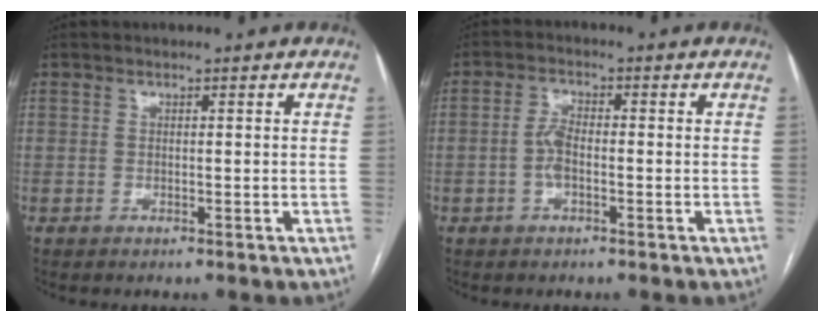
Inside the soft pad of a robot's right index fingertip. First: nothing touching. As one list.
[{"total": 3.2, "force": [-0.8, 1.3, 2.8], "torque": [-0.060, 0.005, -0.018]}]